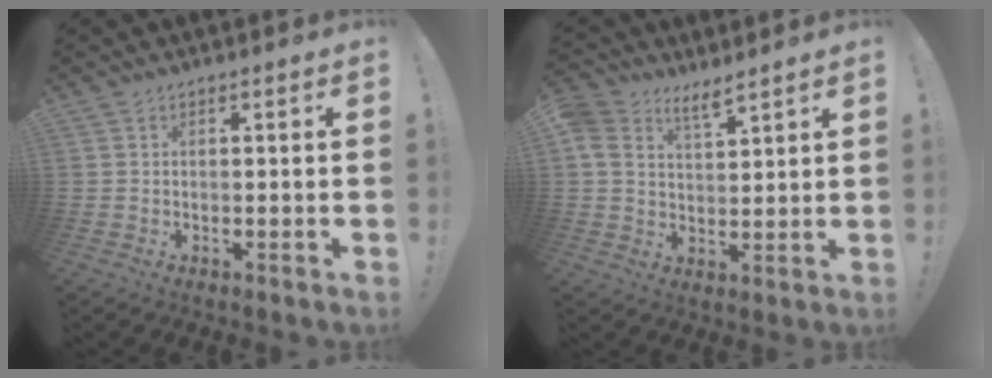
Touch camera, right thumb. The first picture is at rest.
{"total": 6.4, "force": [5.3, 2.3, 2.7], "torque": [-0.048, -0.036, 0.099]}